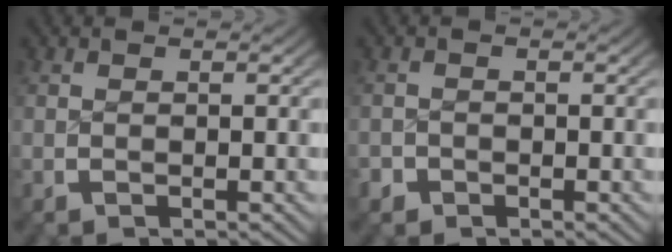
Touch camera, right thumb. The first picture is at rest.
{"total": 1.4, "force": [-1.1, 0.9, -0.1], "torque": [0.002, -0.007, -0.020]}